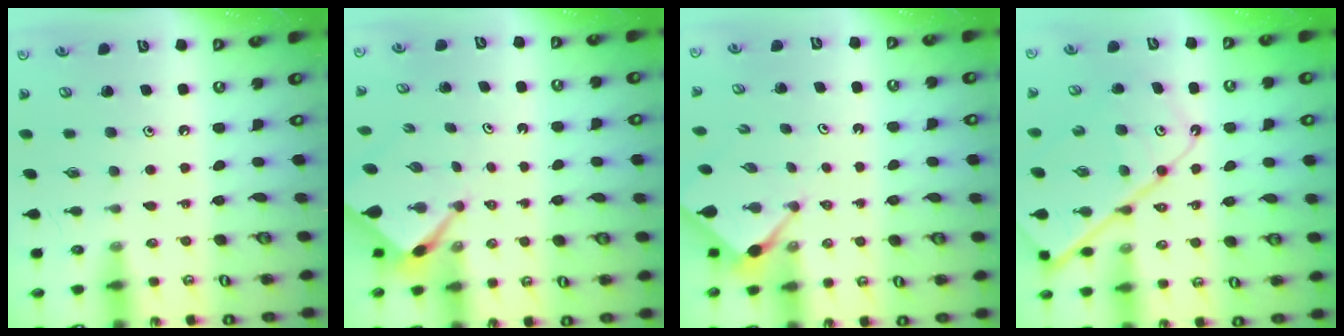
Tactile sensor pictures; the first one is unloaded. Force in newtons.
{"total": 2.5, "press": 2.5, "slide": 0.3}
{"total": 2.9, "press": 2.9, "slide": 0.3}
{"total": 14.7, "press": 14.6, "slide": 1.7}